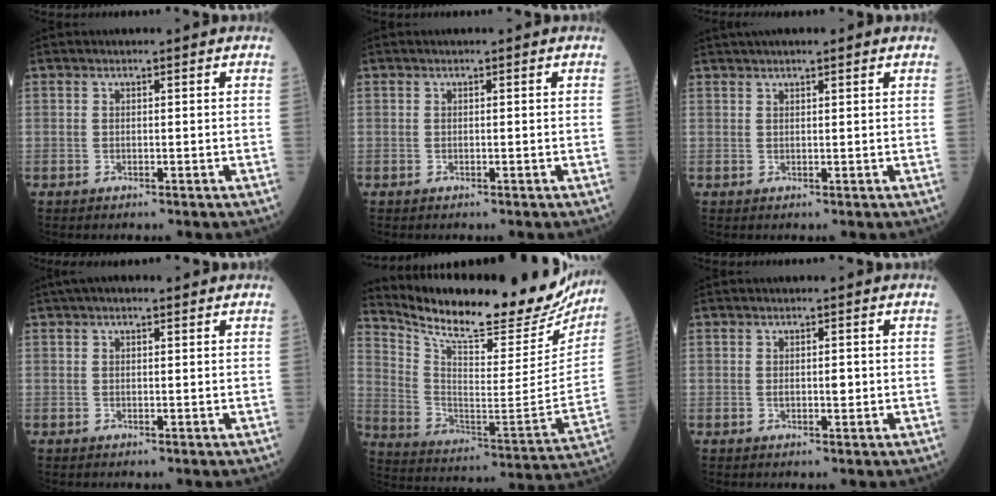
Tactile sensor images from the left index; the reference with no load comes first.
{"total": 0.0}
{"total": 5.3, "force": [4.2, 0.7, 3.2], "torque": [-0.051, 0.034, 0.065]}
{"total": 3.2, "force": [2.1, 1.0, 2.1], "torque": [-0.039, 0.025, 0.034]}
{"total": 27.2, "force": [24.5, 6.3, 10.1], "torque": [-0.180, -0.063, 0.342]}
{"total": 1.6, "force": [0.0, 0.7, 1.4], "torque": [-0.025, 0.000, 0.002]}